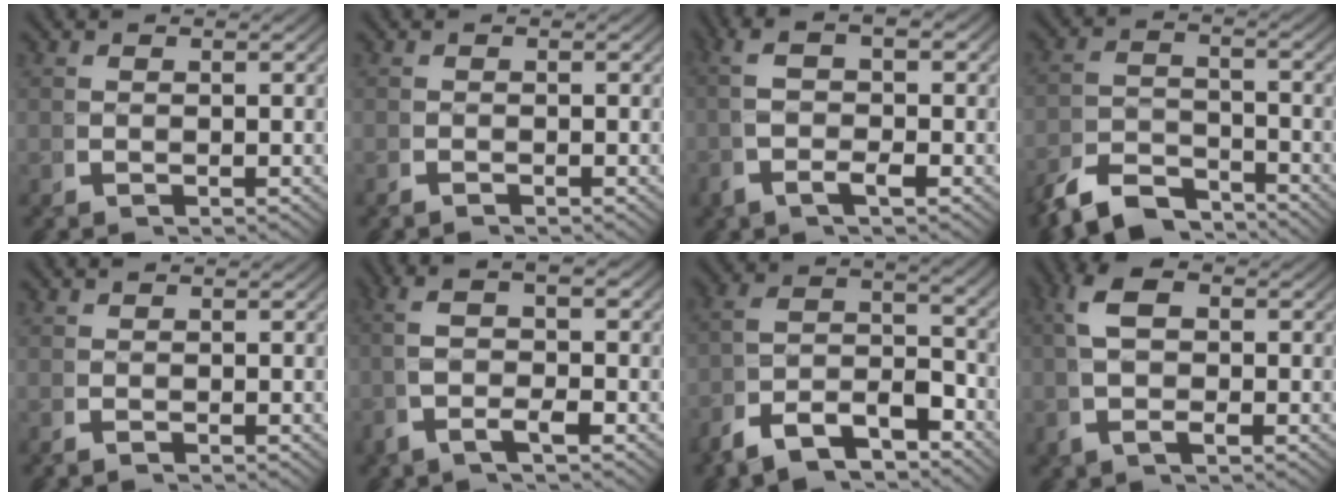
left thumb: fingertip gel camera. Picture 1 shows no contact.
{"total": 0.5, "force": [-0.5, 0.1, 0.0], "torque": [0.003, -0.003, -0.012]}
{"total": 4.1, "force": [0.2, 1.6, 3.8], "torque": [-0.084, 0.005, -0.004]}
{"total": 5.8, "force": [-5.0, 2.0, 2.1], "torque": [-0.032, -0.018, -0.090]}
{"total": 0.0}
{"total": 4.4, "force": [-0.1, 1.5, 4.1], "torque": [-0.091, 0.003, -0.008]}
{"total": 7.7, "force": [-2.9, 4.7, 5.3], "torque": [-0.105, -0.020, -0.049]}
{"total": 4.3, "force": [0.7, 2.2, 3.6], "torque": [-0.083, 0.003, 0.009]}